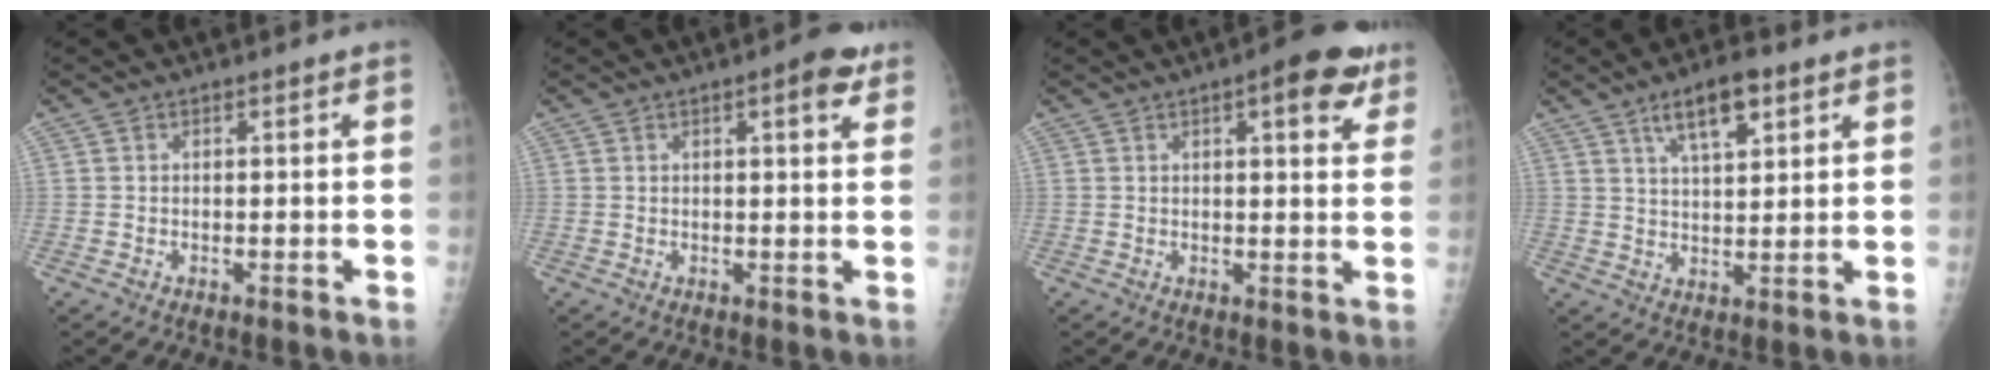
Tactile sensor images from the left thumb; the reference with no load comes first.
{"total": 4.7, "force": [2.5, 1.5, 3.7], "torque": [-0.037, -0.006, 0.024]}
{"total": 8.4, "force": [4.3, 2.9, 6.6], "torque": [-0.059, -0.012, 0.047]}
{"total": 8.1, "force": [4.6, 3.0, 6.0], "torque": [-0.083, -0.018, 0.079]}